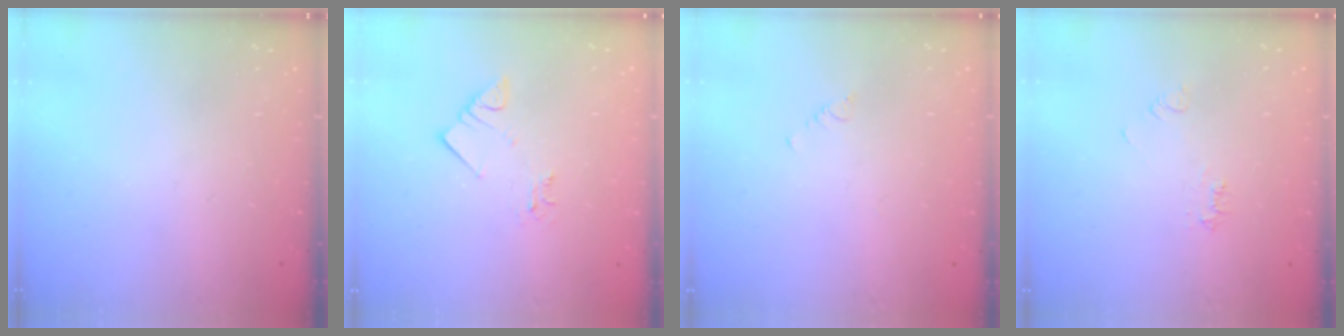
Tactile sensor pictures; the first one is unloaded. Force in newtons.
{"total": 3.0, "press": 3.0, "slide": 0.0}
{"total": 0.7, "press": 0.6, "slide": 0.2}
{"total": 4.5, "press": 4.5, "slide": 0.7}